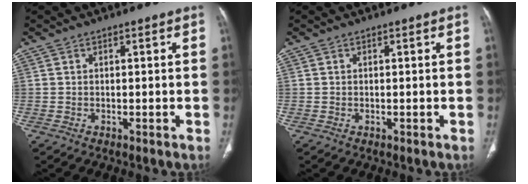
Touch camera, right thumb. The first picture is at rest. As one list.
[{"total": 0.0}]